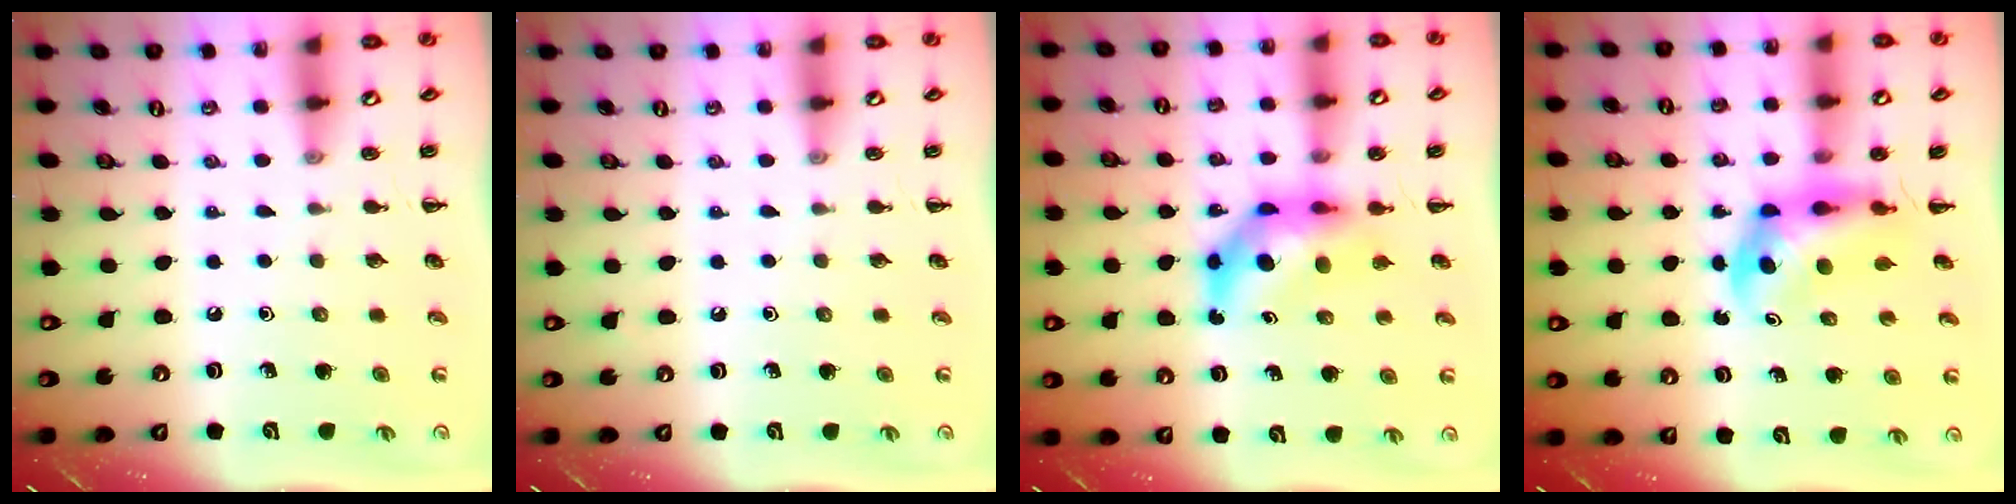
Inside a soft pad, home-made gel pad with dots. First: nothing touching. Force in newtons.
{"total": 0.0}
{"total": 7.1, "press": 6.8, "slide": 2.0}
{"total": 6.1, "press": 6.0, "slide": 1.3}